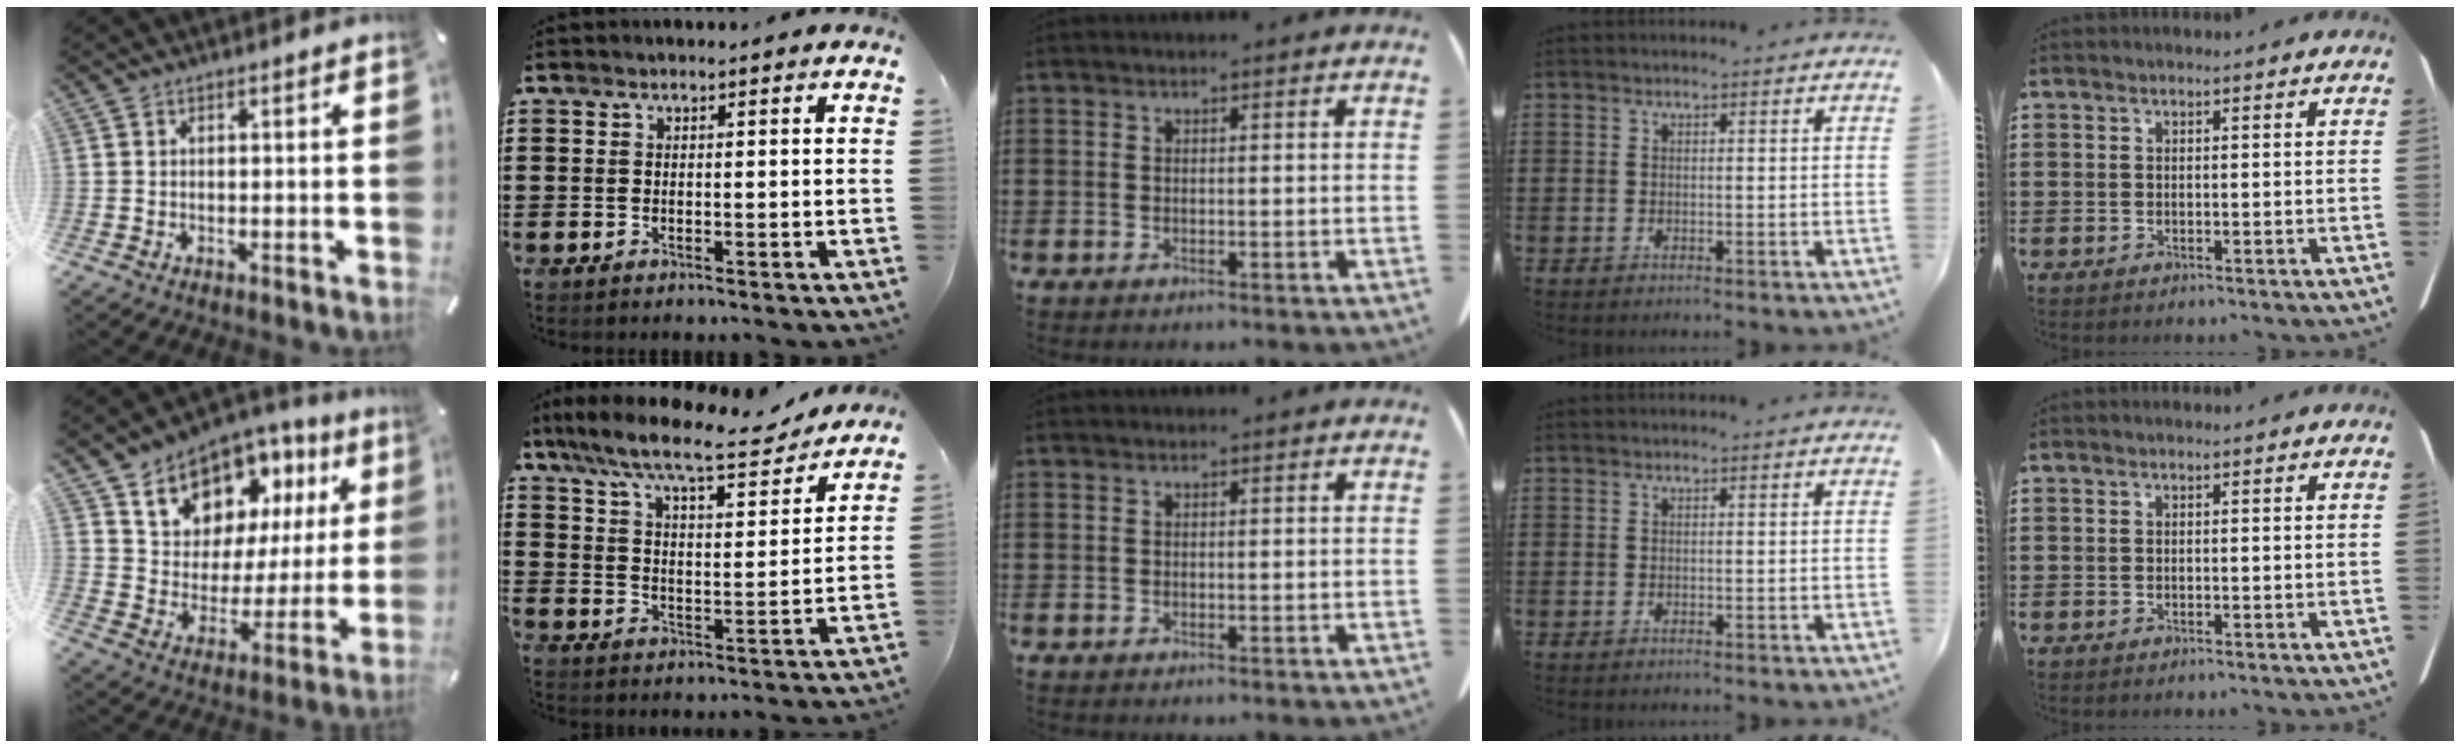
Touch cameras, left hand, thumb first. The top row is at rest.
{"thumb": {"total": 12.0, "force": [8.5, 8.3, 2.1], "torque": [-0.046, -0.079, 0.157]}, "index": {"total": 10.2, "force": [8.8, 0.8, 5.2], "torque": [-0.125, -0.047, 0.146]}}